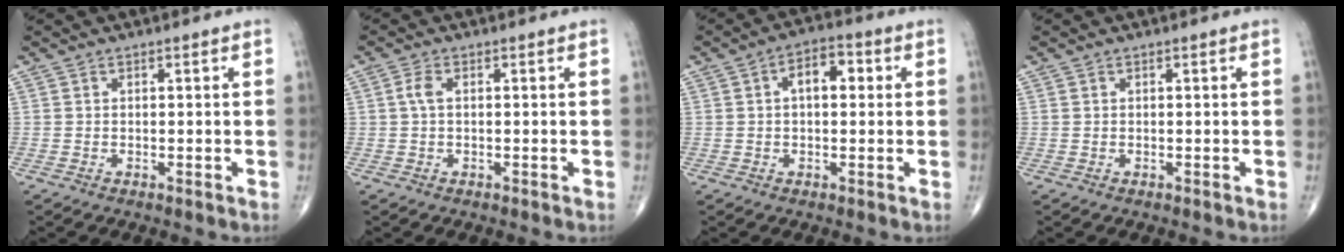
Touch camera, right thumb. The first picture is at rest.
{"total": 2.0, "force": [0.2, 0.9, 1.7], "torque": [-0.041, 0.003, 0.002]}
{"total": 6.2, "force": [1.1, 3.4, 5.0], "torque": [-0.062, 0.018, 0.008]}
{"total": 0.0}